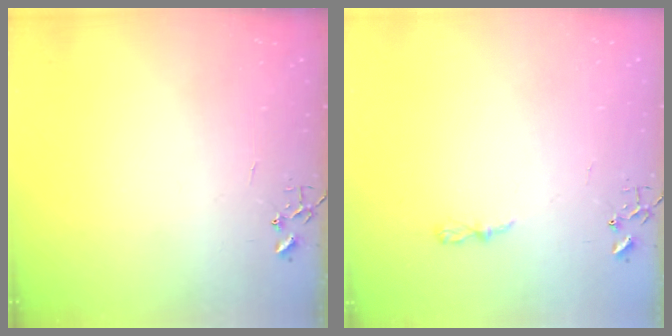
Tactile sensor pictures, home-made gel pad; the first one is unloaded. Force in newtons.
{"total": 4.4, "press": 4.4, "slide": 0.6}